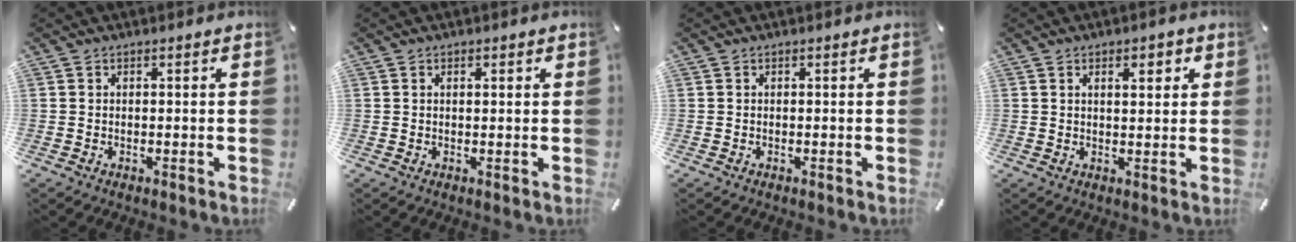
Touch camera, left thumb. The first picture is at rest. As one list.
[{"total": 1.0, "force": [0.4, 0.5, 0.7], "torque": [-0.015, 0.003, 0.007]}, {"total": 0.0}, {"total": 3.7, "force": [1.7, 1.7, 2.9], "torque": [-0.045, 0.000, 0.022]}]